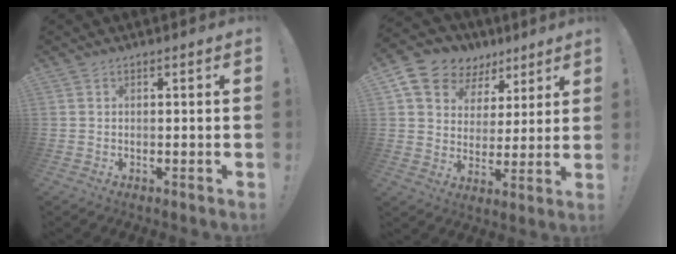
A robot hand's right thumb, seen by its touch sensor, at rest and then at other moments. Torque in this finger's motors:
{"motor_torque": [0.34, 1.27, 0.18, -0.07, 0.01]}